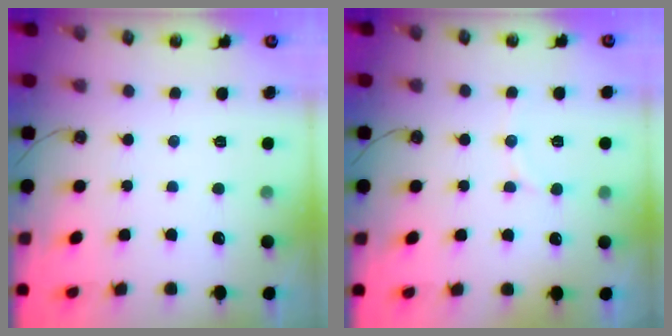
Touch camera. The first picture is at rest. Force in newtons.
{"total": 7.1, "press": 6.9, "slide": 1.4}